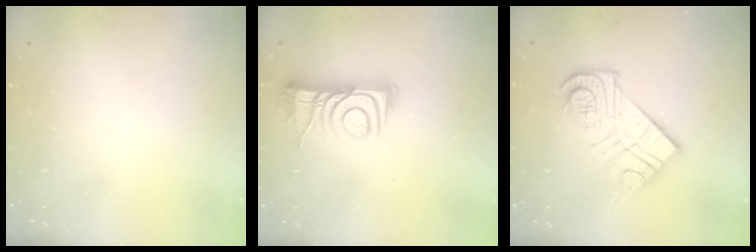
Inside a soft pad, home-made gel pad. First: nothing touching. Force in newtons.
{"total": 10.8, "press": 10.8, "slide": 0.2}
{"total": 15.8, "press": 15.7, "slide": 1.0}